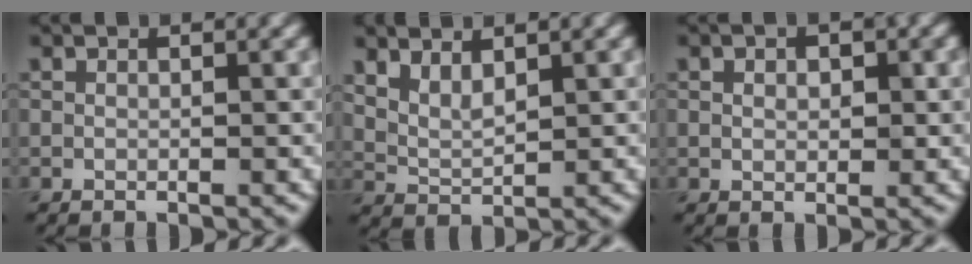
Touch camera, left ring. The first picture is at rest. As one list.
[{"total": 2.7, "force": [1.8, 1.1, 1.7], "torque": [-0.036, -0.004, 0.042]}, {"total": 2.0, "force": [0.4, 1.3, 1.5], "torque": [-0.019, 0.001, 0.005]}]